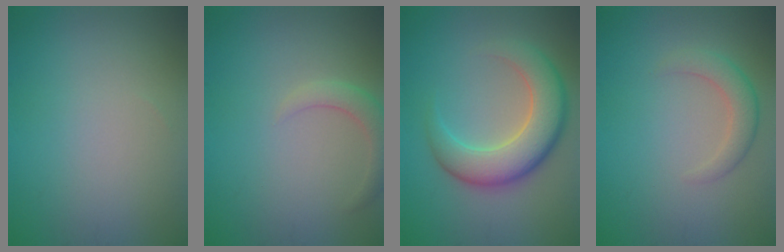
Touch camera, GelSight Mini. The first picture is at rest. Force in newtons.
{"total": 2.2, "press": 2.2, "slide": 0.2}
{"total": 7.3, "press": 7.2, "slide": 0.6}
{"total": 2.6, "press": 2.6, "slide": 0.1}